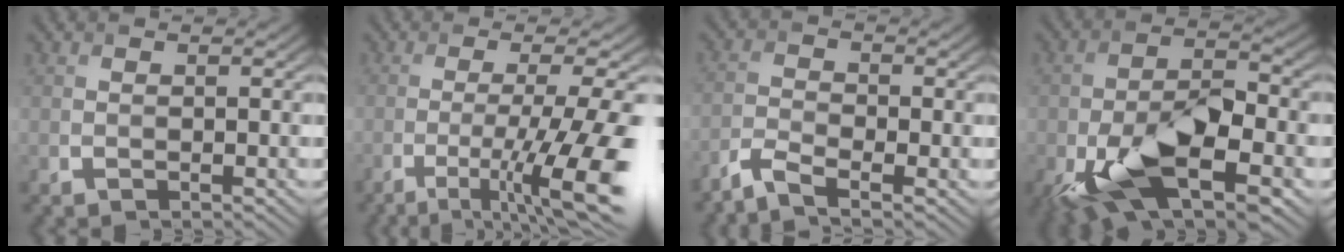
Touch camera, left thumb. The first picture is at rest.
{"total": 11.0, "force": [-4.5, 2.0, 9.8], "torque": [-0.154, -0.010, -0.068]}
{"total": 3.5, "force": [-2.9, 0.8, 1.8], "torque": [-0.048, -0.003, -0.068]}
{"total": 12.3, "force": [-5.5, 5.5, 9.5], "torque": [-0.199, -0.012, -0.101]}